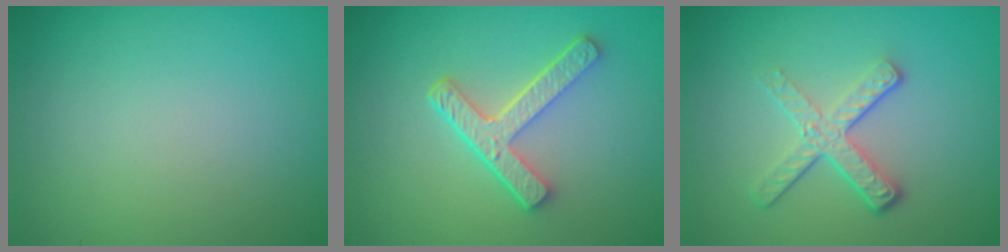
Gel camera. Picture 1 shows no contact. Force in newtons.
{"total": 4.2, "press": 3.3, "slide": 2.5}
{"total": 4.1, "press": 2.7, "slide": 3.2}